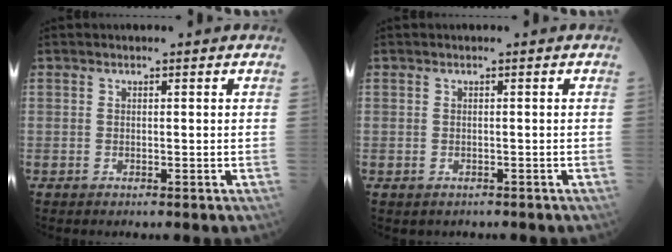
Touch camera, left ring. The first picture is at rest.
{"total": 1.1, "force": [-0.7, 0.8, 0.1], "torque": [-0.004, 0.002, -0.007]}